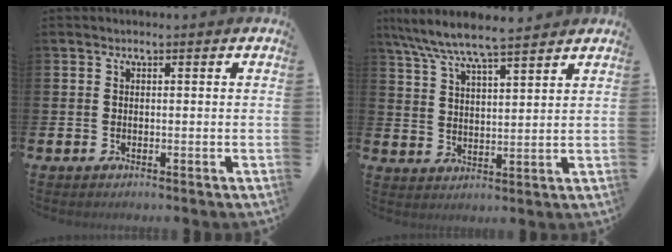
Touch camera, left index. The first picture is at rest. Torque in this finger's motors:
{"motor_torque": [1.08, -1.06, 0.74, 0.21]}